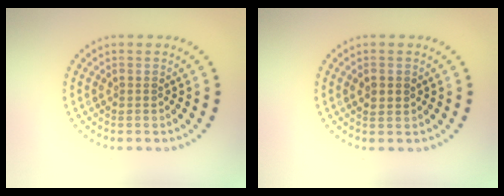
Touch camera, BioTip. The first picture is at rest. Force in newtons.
{"total": 1.7, "press": 1.7, "slide": 0.1}